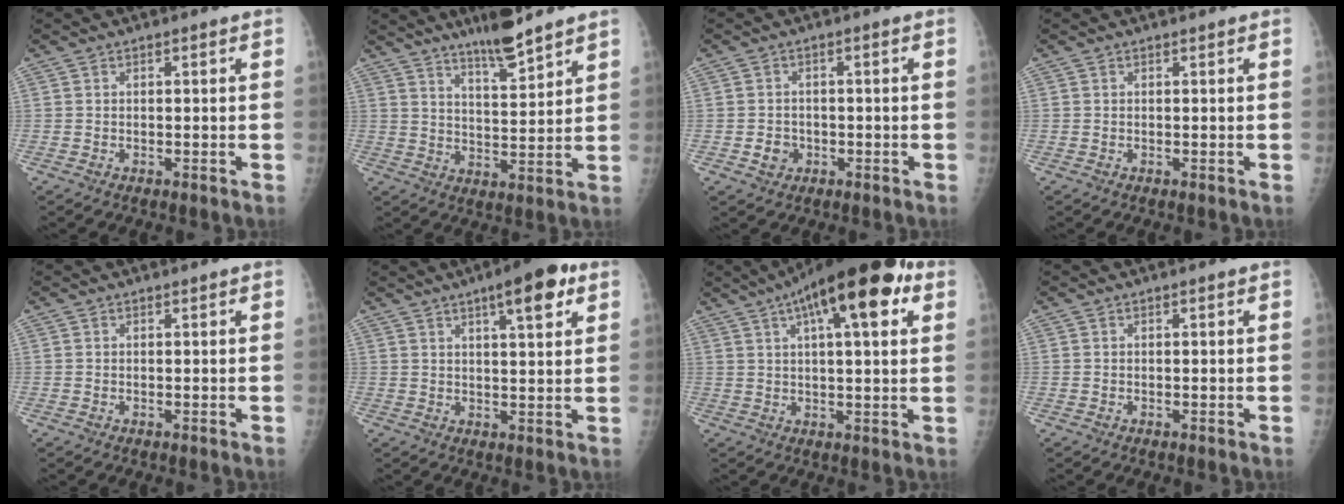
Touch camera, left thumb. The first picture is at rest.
{"total": 8.6, "force": [6.9, 1.0, 5.0], "torque": [-0.077, -0.050, 0.121]}
{"total": 3.0, "force": [-1.3, 2.6, 0.7], "torque": [0.002, 0.010, -0.018]}
{"total": 0.0}
{"total": 0.0}
{"total": 9.7, "force": [5.1, 2.6, 7.9], "torque": [-0.097, -0.013, 0.068]}
{"total": 18.1, "force": [8.1, 5.7, 15.1], "torque": [-0.216, 0.010, 0.117]}
{"total": 0.0}